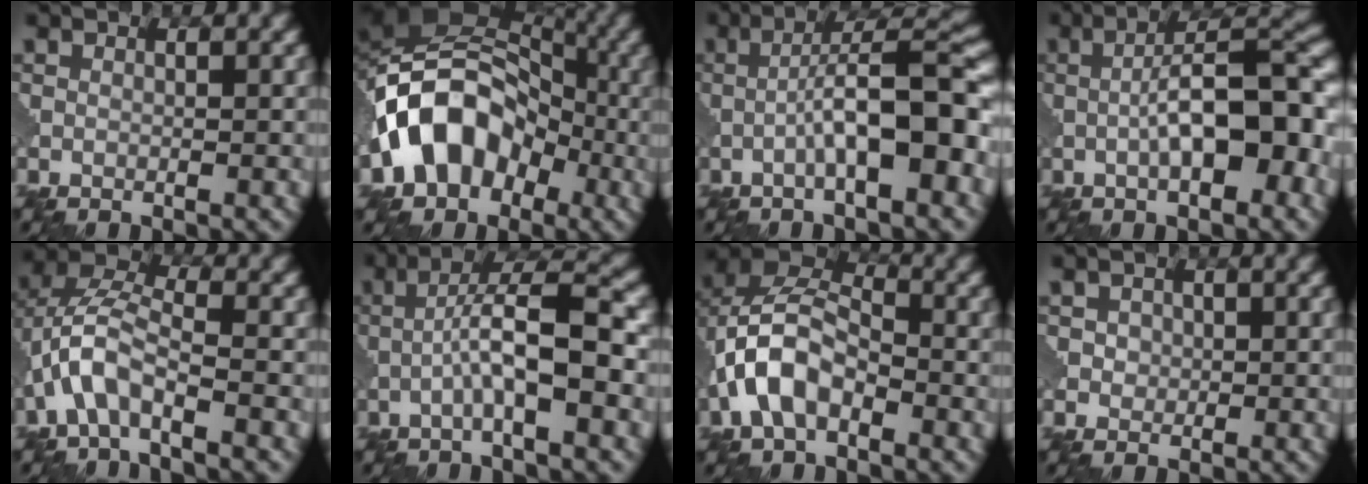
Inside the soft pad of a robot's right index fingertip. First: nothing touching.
{"total": 10.6, "force": [-3.3, 8.1, 6.0], "torque": [-0.088, 0.012, -0.076]}
{"total": 8.2, "force": [-2.0, 1.8, 7.7], "torque": [-0.112, 0.019, -0.033]}
{"total": 9.4, "force": [-1.5, 3.2, 8.8], "torque": [-0.126, 0.013, -0.026]}
{"total": 5.1, "force": [-2.2, 2.1, 4.1], "torque": [-0.089, 0.017, -0.048]}
{"total": 6.7, "force": [-1.3, 1.3, 6.5], "torque": [-0.111, 0.021, -0.029]}
{"total": 7.1, "force": [-2.2, 4.3, 5.2], "torque": [-0.104, 0.018, -0.053]}
{"total": 1.5, "force": [0.3, 1.4, 0.6], "torque": [-0.008, 0.000, 0.008]}